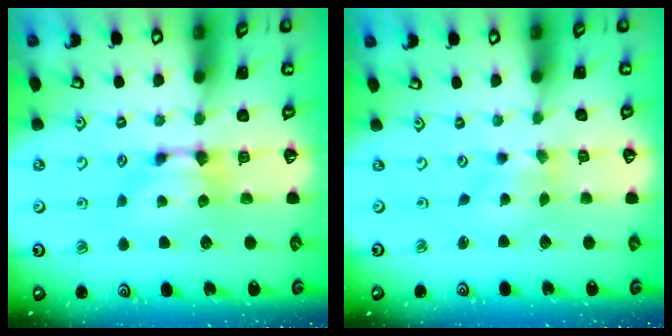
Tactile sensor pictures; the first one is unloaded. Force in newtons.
{"total": 2.1, "press": 1.8, "slide": 1.0}